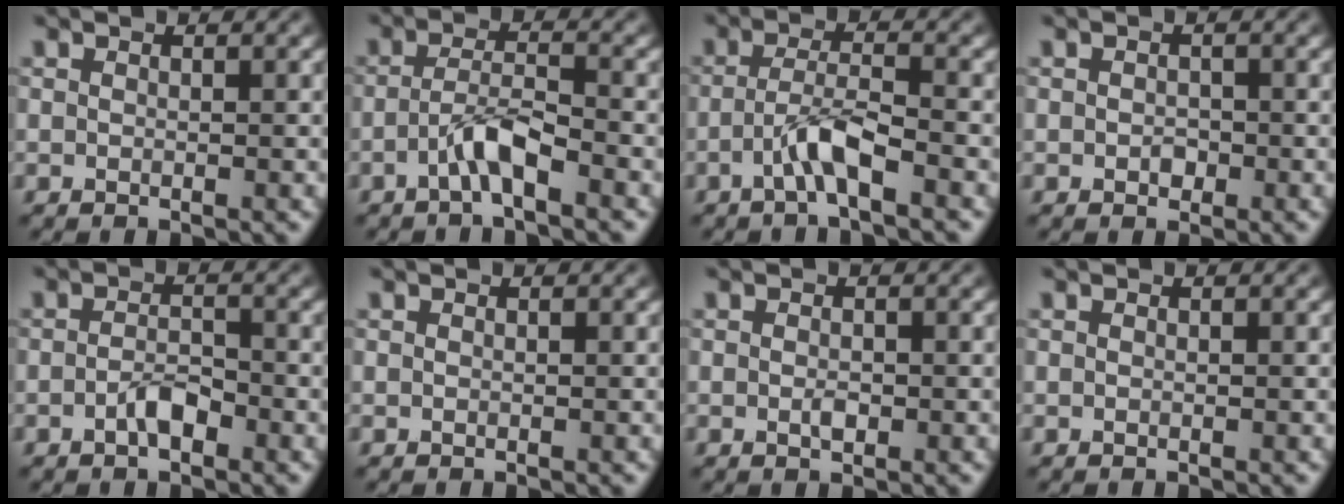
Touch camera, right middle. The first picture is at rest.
{"total": 3.0, "force": [-1.6, 0.5, 2.4], "torque": [-0.049, 0.010, -0.036]}
{"total": 3.2, "force": [-1.7, 0.5, 2.7], "torque": [-0.055, 0.011, -0.037]}
{"total": 1.0, "force": [-0.3, 0.8, 0.6], "torque": [-0.011, -0.004, -0.006]}
{"total": 2.1, "force": [-1.1, 0.9, 1.6], "torque": [-0.030, 0.003, -0.022]}
{"total": 0.0}
{"total": 1.0, "force": [-0.2, 0.5, 0.8], "torque": [-0.016, -0.001, -0.004]}
{"total": 0.0}